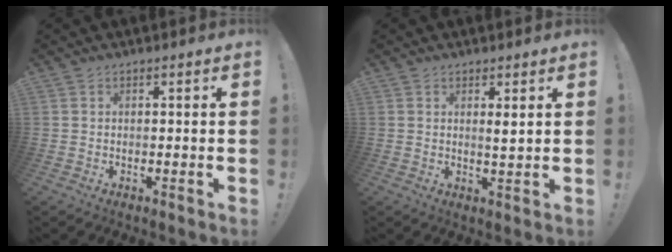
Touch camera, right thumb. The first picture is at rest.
{"total": 2.4, "force": [1.1, 0.2, 2.0], "torque": [-0.024, -0.011, 0.014]}